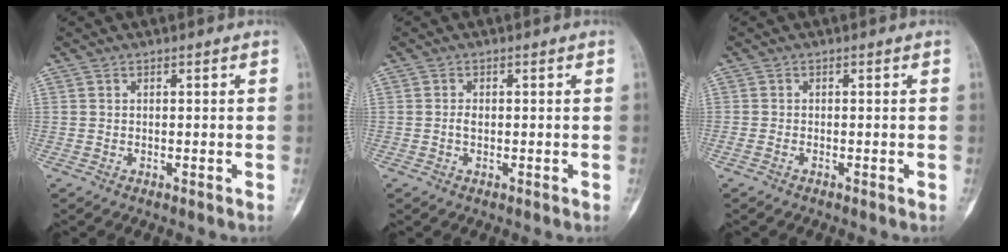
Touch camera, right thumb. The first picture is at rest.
{"total": 1.3, "force": [-0.1, 0.8, 1.0], "torque": [-0.020, 0.001, -0.003]}
{"total": 1.1, "force": [-0.5, 0.5, 0.8], "torque": [-0.014, 0.001, -0.010]}